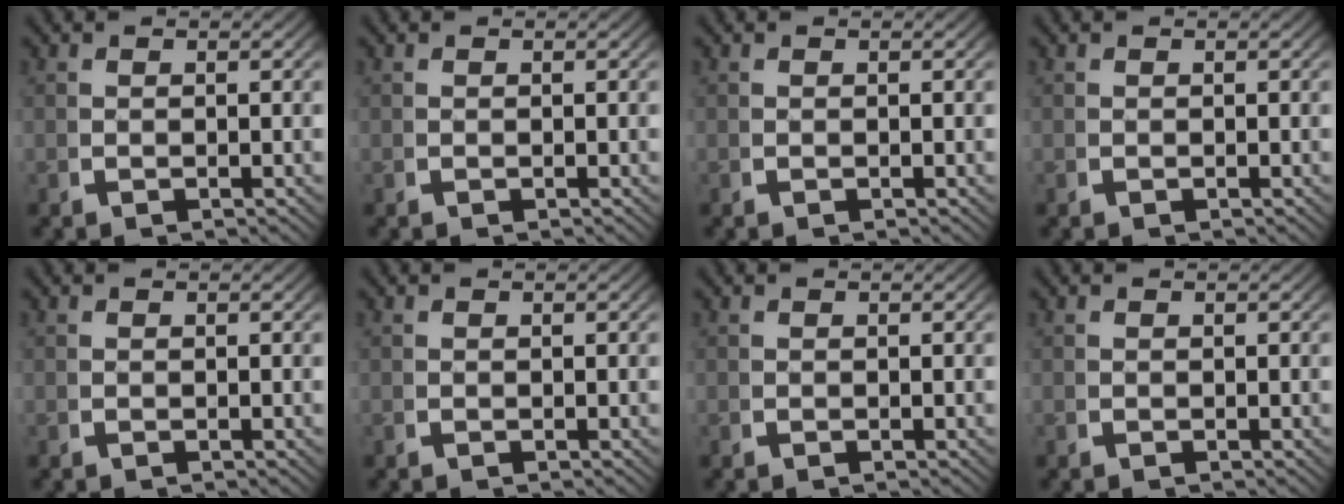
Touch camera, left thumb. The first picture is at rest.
{"total": 0.0}
{"total": 0.0}
{"total": 0.0}
{"total": 0.0}
{"total": 0.0}
{"total": 0.0}
{"total": 0.0}